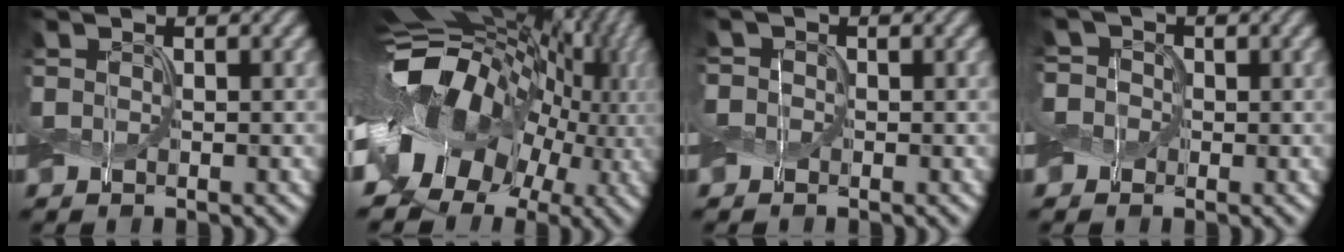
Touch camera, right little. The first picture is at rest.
{"total": 16.5, "force": [-2.0, 12.2, 11.0], "torque": [-0.200, -0.003, -0.034]}
{"total": 1.3, "force": [-0.3, 1.3, 0.3], "torque": [0.002, 0.007, -0.015]}
{"total": 5.2, "force": [0.8, 4.4, 2.6], "torque": [-0.031, 0.033, -0.031]}